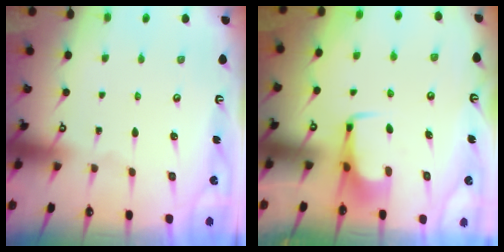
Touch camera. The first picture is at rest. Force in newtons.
{"total": 3.5, "press": 3.4, "slide": 0.4}